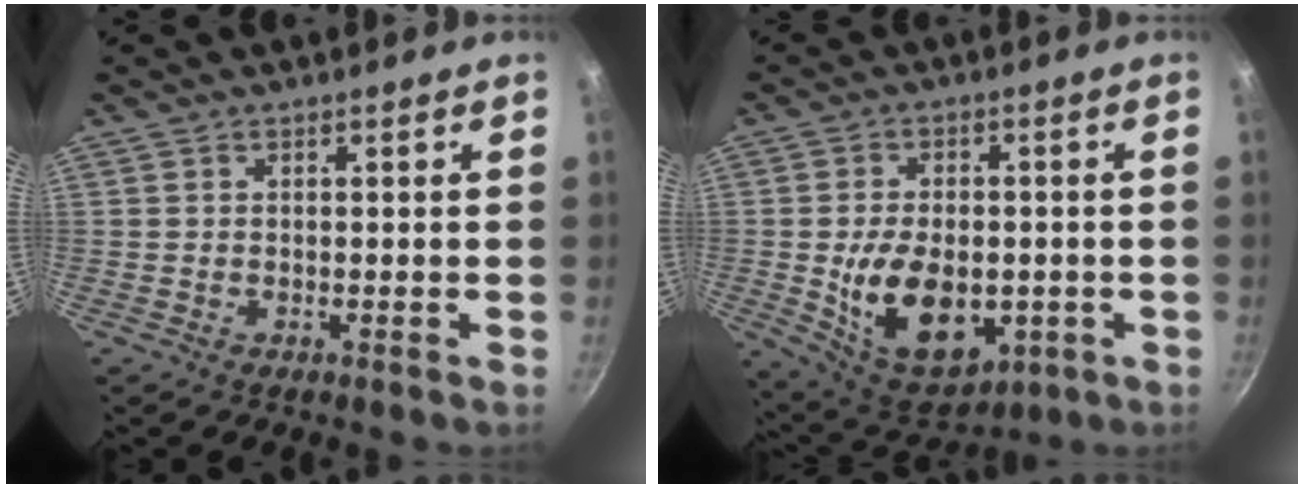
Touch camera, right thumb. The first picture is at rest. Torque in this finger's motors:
{"motor_torque": [-0.43, 0.91, 0.66, 0.20, 0.06]}